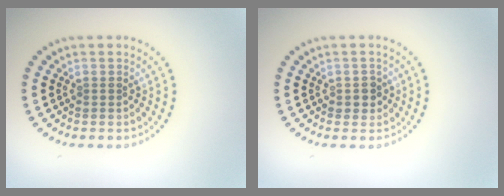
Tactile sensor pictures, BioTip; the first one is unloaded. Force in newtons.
{"total": 1.5, "press": 1.3, "slide": 0.6}